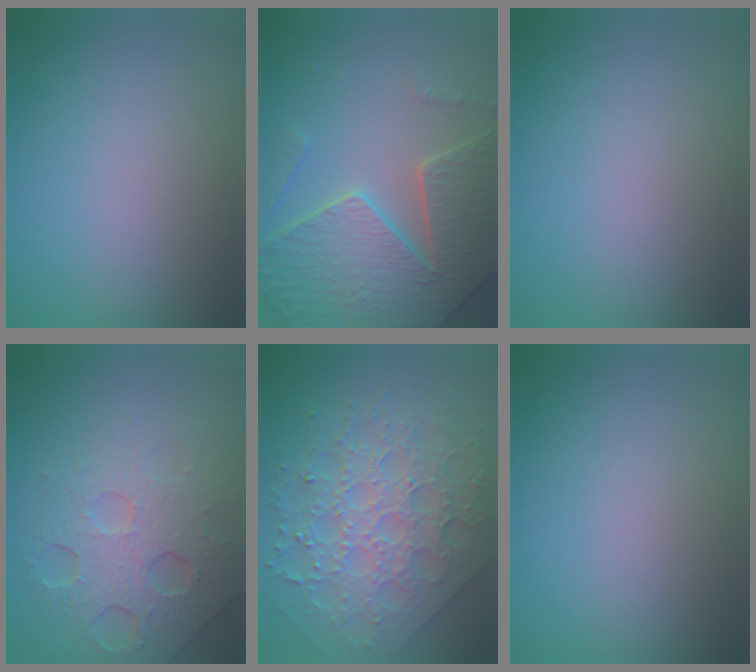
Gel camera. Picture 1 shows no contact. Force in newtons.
{"total": 7.5, "press": 7.3, "slide": 1.9}
{"total": 0.0}
{"total": 7.1, "press": 5.0, "slide": 5.0}
{"total": 6.5, "press": 5.8, "slide": 3.0}
{"total": 0.0}